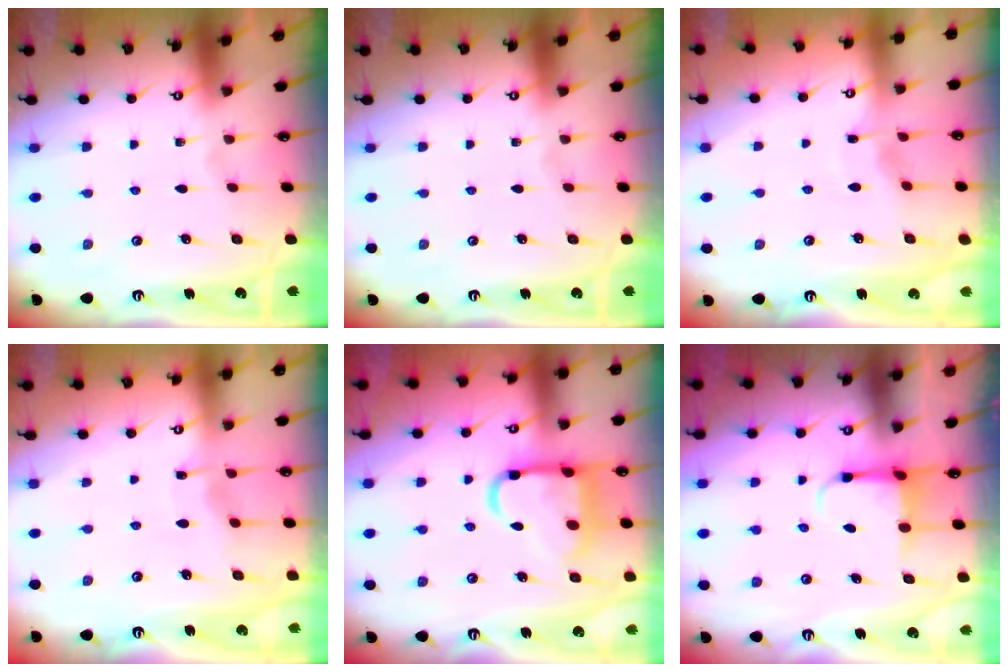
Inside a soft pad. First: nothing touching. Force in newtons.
{"total": 0.0}
{"total": 3.0, "press": 2.9, "slide": 0.4}
{"total": 4.3, "press": 4.2, "slide": 0.3}
{"total": 13.6, "press": 13.5, "slide": 1.5}
{"total": 4.0, "press": 3.8, "slide": 1.1}